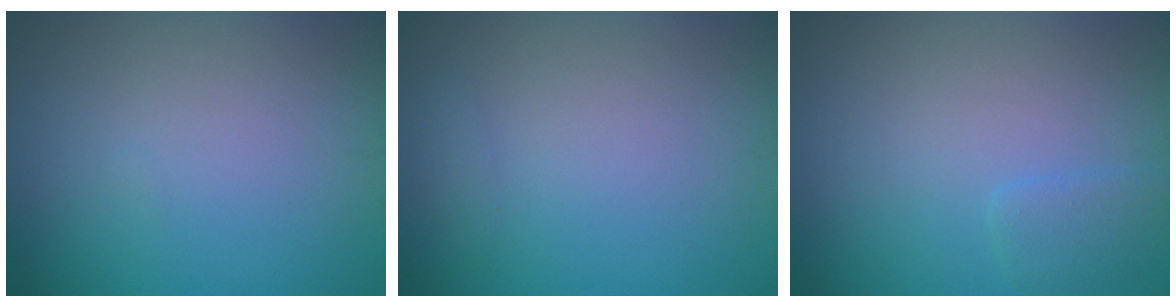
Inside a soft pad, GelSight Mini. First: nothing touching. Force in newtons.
{"total": 0.5, "press": 0.5, "slide": 0.1}
{"total": 1.4, "press": 1.4, "slide": 0.1}